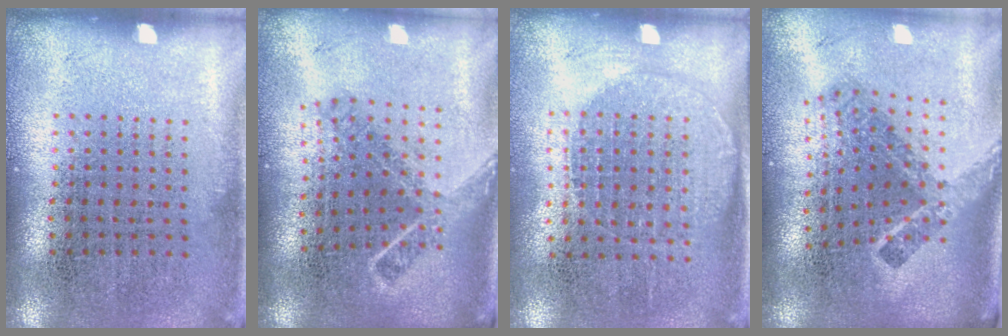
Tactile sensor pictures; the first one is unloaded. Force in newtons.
{"total": 1.7, "press": 1.2, "slide": 1.2}
{"total": 1.1, "press": 1.0, "slide": 0.5}
{"total": 2.4, "press": 1.6, "slide": 1.8}